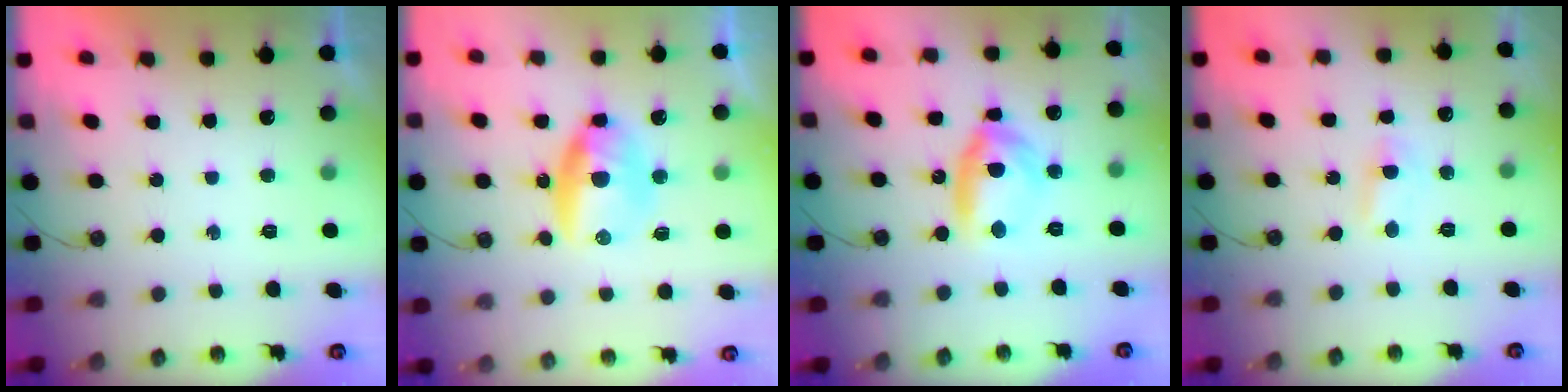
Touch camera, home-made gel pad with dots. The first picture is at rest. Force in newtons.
{"total": 10.3, "press": 10.3, "slide": 0.8}
{"total": 11.1, "press": 11.1, "slide": 0.9}
{"total": 1.5, "press": 1.3, "slide": 0.6}